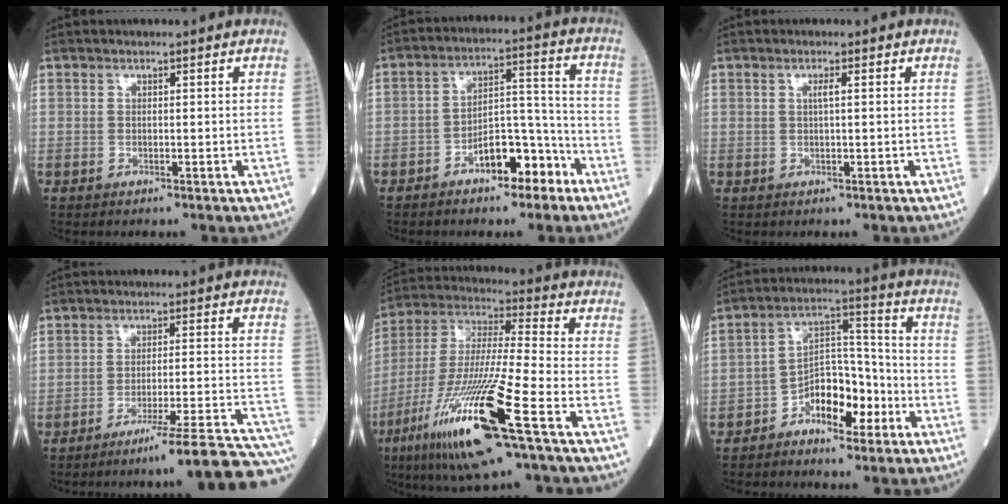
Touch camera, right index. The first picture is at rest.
{"total": 8.8, "force": [-5.3, 3.5, 6.1], "torque": [-0.097, 0.030, -0.084]}
{"total": 1.1, "force": [0.3, -0.1, 1.1], "torque": [-0.023, 0.002, 0.004]}
{"total": 18.4, "force": [-16.5, -1.4, 8.1], "torque": [-0.046, 0.009, -0.222]}
{"total": 21.2, "force": [-9.9, 1.1, 18.7], "torque": [-0.397, -0.048, -0.188]}
{"total": 9.2, "force": [-4.8, 4.4, 6.4], "torque": [-0.113, 0.033, -0.083]}